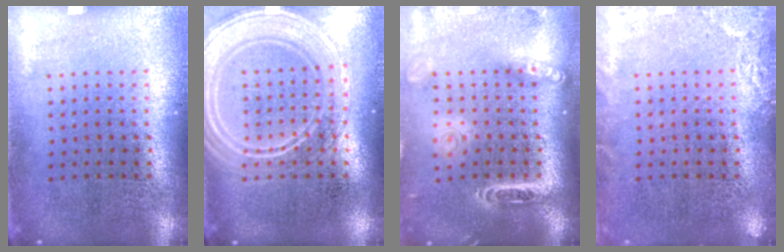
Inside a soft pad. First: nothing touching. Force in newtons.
{"total": 2.9, "press": 2.8, "slide": 0.4}
{"total": 2.3, "press": 1.9, "slide": 1.3}
{"total": 2.2, "press": 2.2, "slide": 0.3}